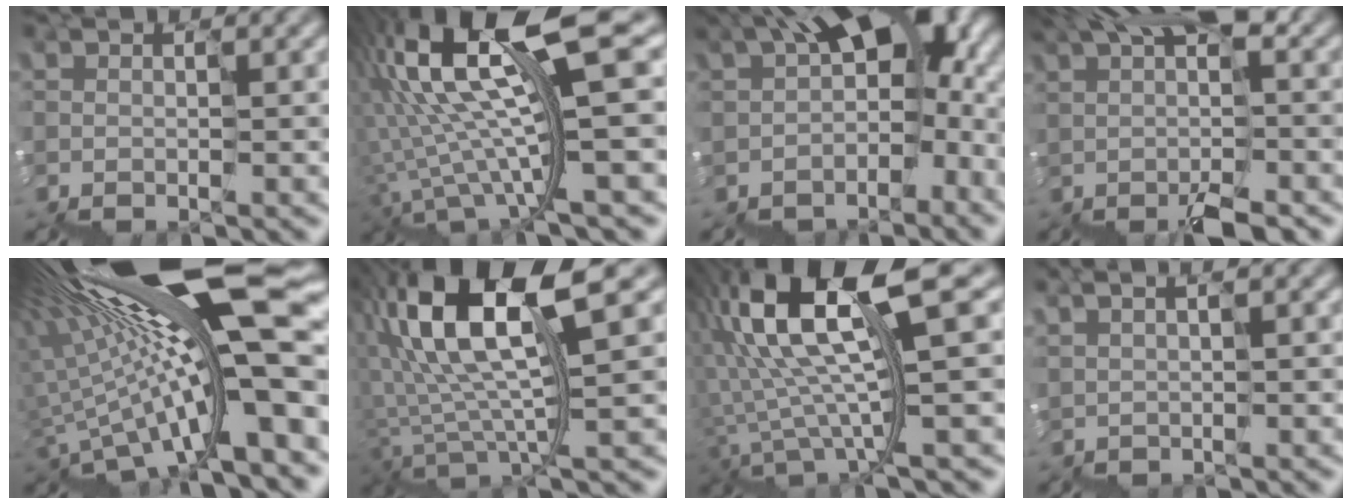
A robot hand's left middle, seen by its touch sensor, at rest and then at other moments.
{"total": 12.3, "force": [2.2, 2.2, 11.8], "torque": [-0.233, 0.029, 0.052]}
{"total": 10.0, "force": [-0.7, 5.3, 8.5], "torque": [-0.149, 0.008, -0.005]}
{"total": 7.2, "force": [0.6, 2.4, 6.8], "torque": [-0.089, 0.024, 0.013]}
{"total": 16.7, "force": [4.0, 3.4, 15.9], "torque": [-0.232, -0.004, 0.081]}
{"total": 8.5, "force": [3.5, 2.0, 7.5], "torque": [-0.150, 0.020, 0.072]}
{"total": 10.2, "force": [2.7, 2.2, 9.5], "torque": [-0.193, 0.031, 0.058]}
{"total": 1.1, "force": [1.0, 0.4, 0.2], "torque": [0.006, 0.022, 0.022]}